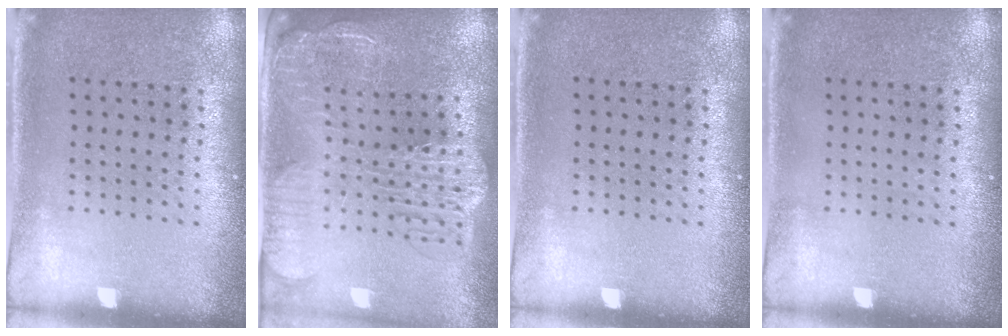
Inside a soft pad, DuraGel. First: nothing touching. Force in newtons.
{"total": 3.1, "press": 2.6, "slide": 1.8}
{"total": 0.0}
{"total": 0.0}